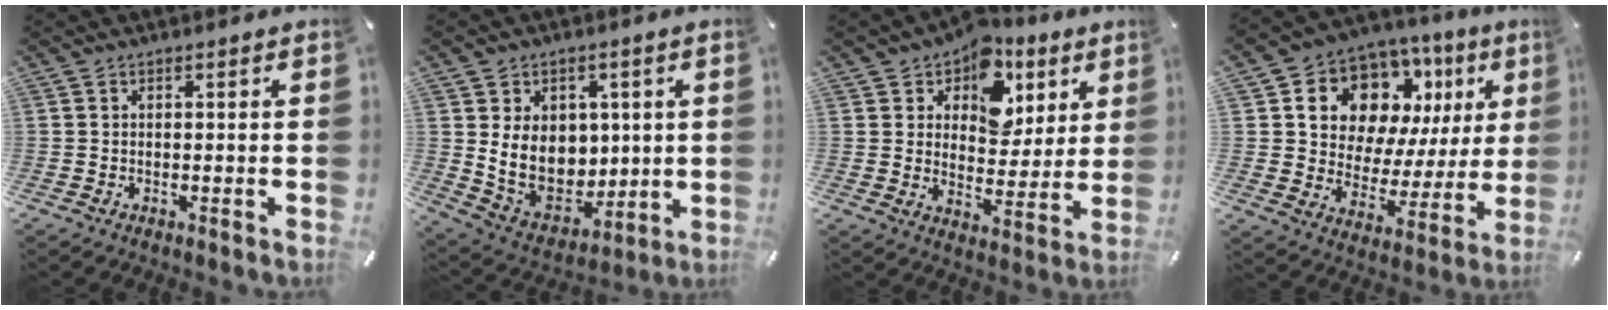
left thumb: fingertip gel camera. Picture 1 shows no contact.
{"total": 12.1, "force": [2.5, 10.3, 5.8], "torque": [-0.110, -0.019, 0.058]}
{"total": 11.0, "force": [5.5, 8.2, 4.8], "torque": [-0.067, -0.038, 0.095]}
{"total": 13.0, "force": [7.4, 9.4, 5.0], "torque": [-0.093, -0.054, 0.136]}